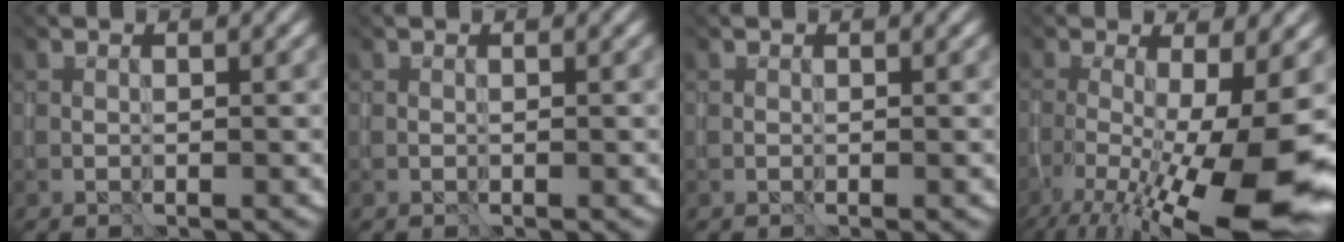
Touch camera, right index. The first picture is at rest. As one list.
[{"total": 0.0}, {"total": 0.0}, {"total": 16.7, "force": [-6.7, 5.6, 14.3], "torque": [-0.243, -0.033, -0.076]}]